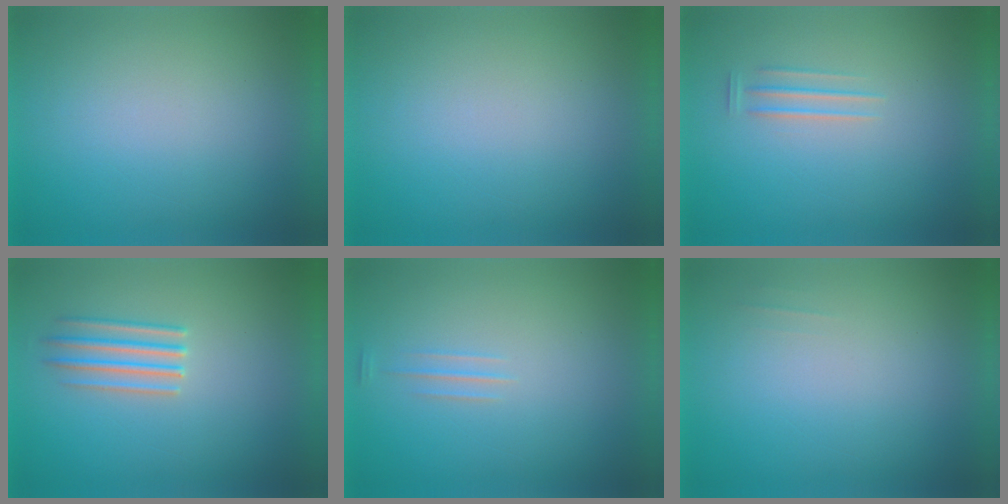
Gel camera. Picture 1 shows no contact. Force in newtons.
{"total": 1.0}
{"total": 1.2}
{"total": 2.7}
{"total": 1.3}
{"total": 2.1}